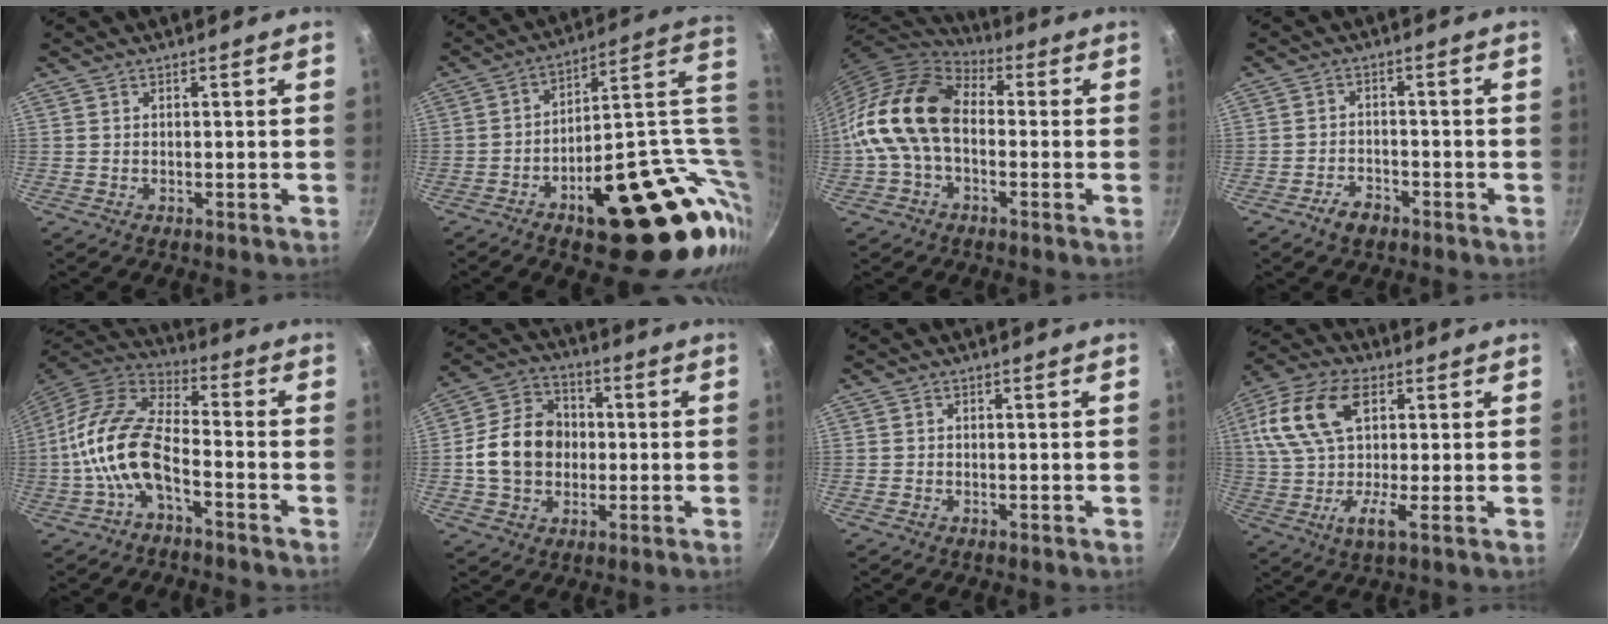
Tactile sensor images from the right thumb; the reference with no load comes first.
{"total": 29.7, "force": [0.0, 14.3, 26.0], "torque": [-0.300, 0.010, 0.027]}
{"total": 15.6, "force": [-0.9, 10.4, 11.6], "torque": [-0.201, 0.039, -0.036]}
{"total": 3.8, "force": [-2.7, 2.1, 1.7], "torque": [-0.024, 0.025, -0.045]}
{"total": 13.9, "force": [-4.7, 6.8, 11.1], "torque": [-0.215, 0.045, -0.102]}
{"total": 13.5, "force": [-0.5, 11.0, 7.8], "torque": [-0.112, 0.024, -0.019]}
{"total": 0.7, "force": [-0.4, 0.5, 0.1], "torque": [-0.004, 0.003, -0.007]}
{"total": 16.2, "force": [3.7, 8.2, 13.4], "torque": [-0.258, 0.018, 0.046]}